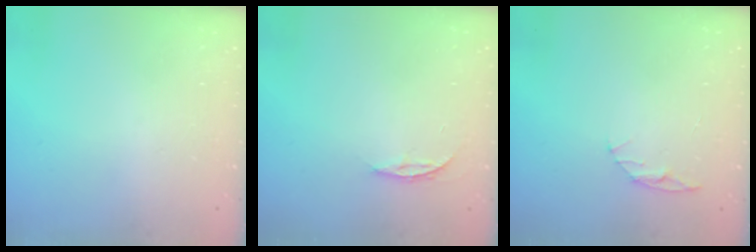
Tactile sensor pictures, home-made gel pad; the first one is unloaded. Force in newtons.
{"total": 3.6, "press": 3.6, "slide": 0.3}
{"total": 5.7, "press": 5.6, "slide": 0.7}